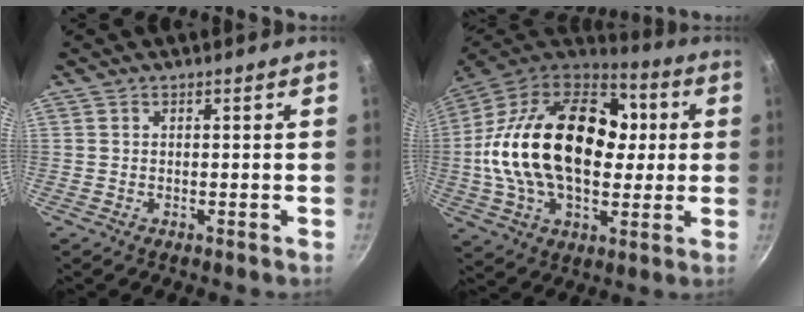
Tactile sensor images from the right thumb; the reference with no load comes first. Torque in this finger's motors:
{"motor_torque": [-1.39, 2.61, 2.12, -0.66, 0.76]}